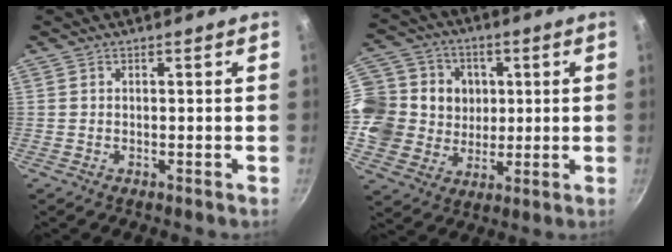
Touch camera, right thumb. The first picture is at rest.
{"total": 18.4, "force": [2.7, 16.5, 7.7], "torque": [-0.143, 0.008, 0.049]}